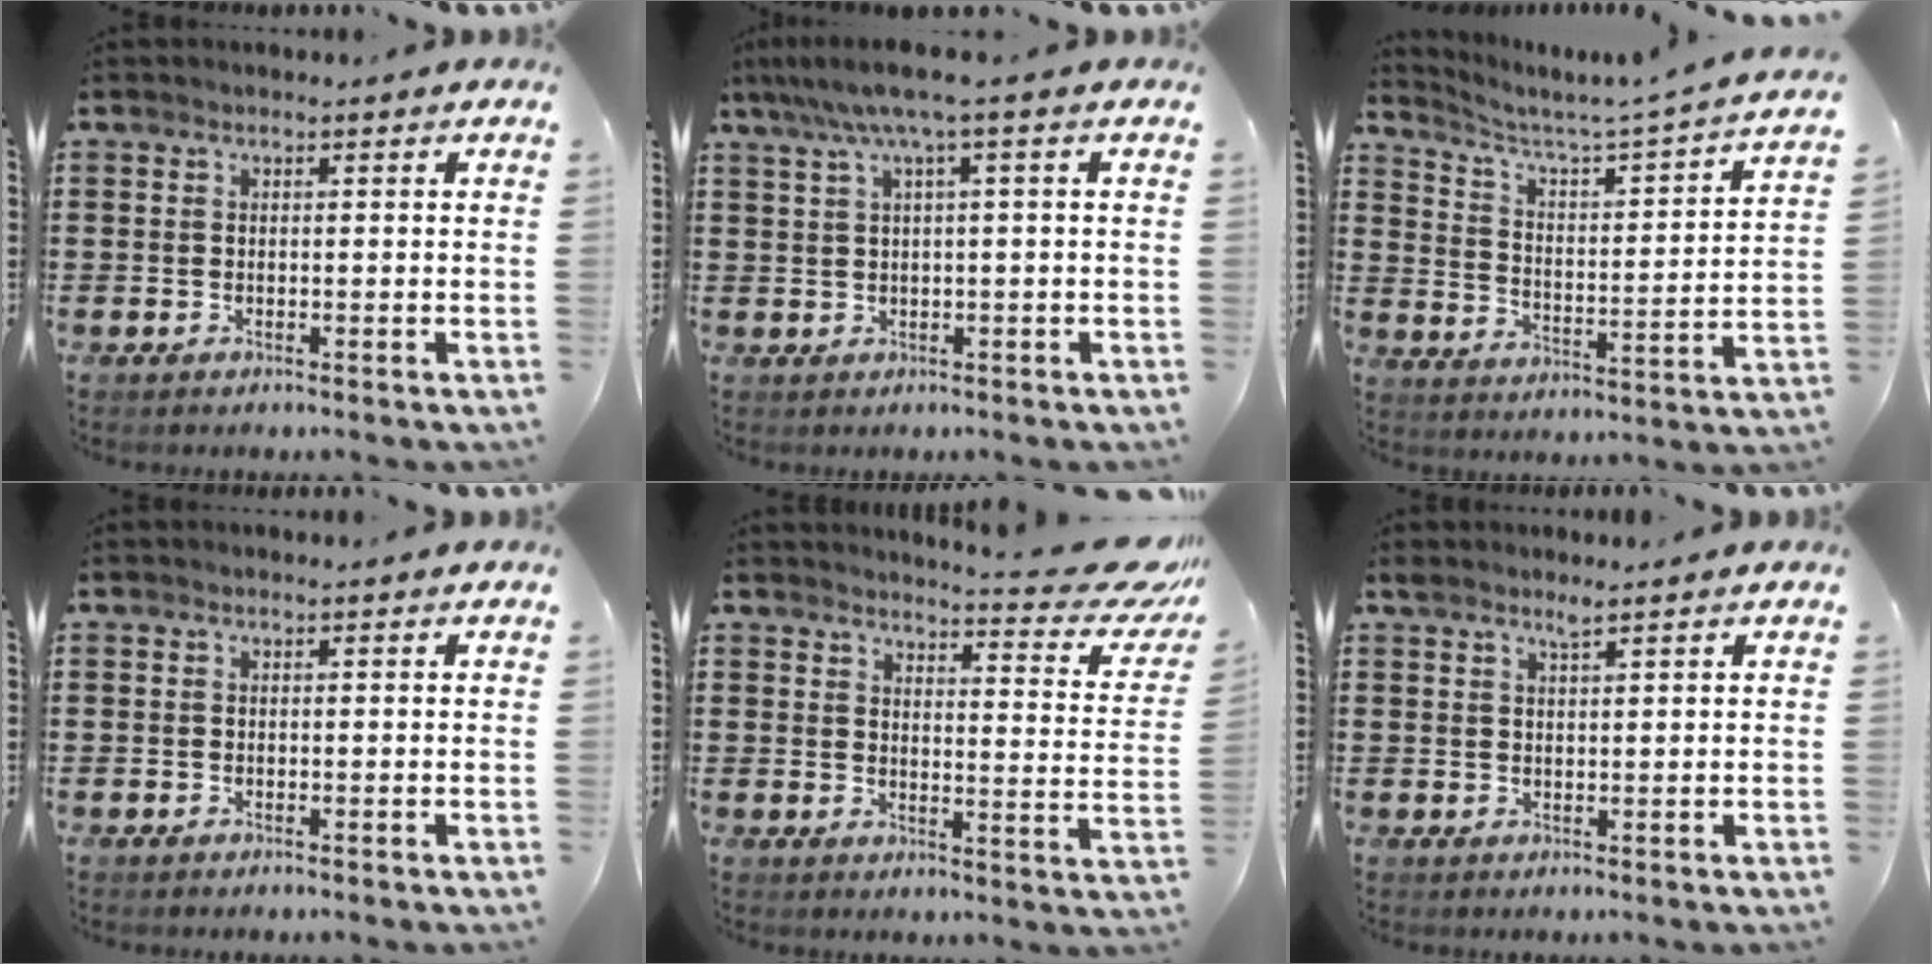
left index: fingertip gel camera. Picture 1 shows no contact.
{"total": 4.6, "force": [1.6, -0.3, 4.3], "torque": [-0.084, 0.000, 0.025]}
{"total": 2.8, "force": [2.2, -0.4, 1.7], "torque": [-0.050, -0.035, 0.022]}
{"total": 0.0}
{"total": 6.8, "force": [6.0, 0.3, 3.0], "torque": [-0.052, -0.046, 0.099]}
{"total": 1.6, "force": [1.4, 0.0, 0.8], "torque": [-0.019, -0.001, 0.025]}